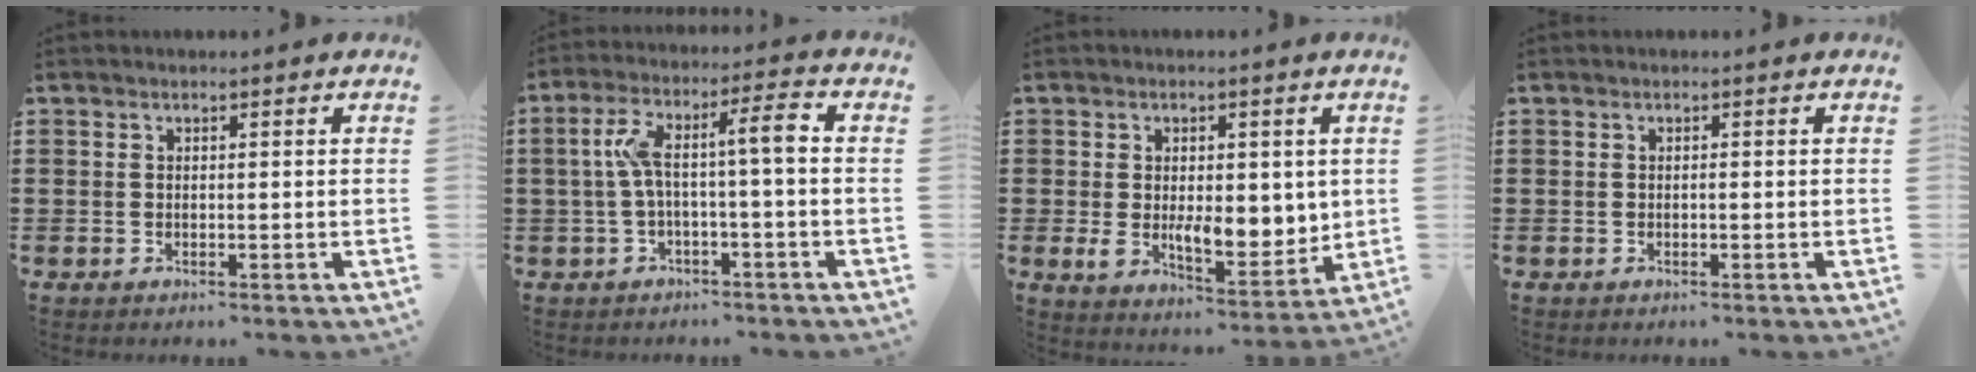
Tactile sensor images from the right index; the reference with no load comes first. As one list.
[{"total": 8.0, "force": [-0.1, 1.6, 7.8], "torque": [-0.152, 0.012, -0.011]}, {"total": 7.6, "force": [0.2, 4.7, 6.0], "torque": [-0.095, 0.002, 0.006]}, {"total": 0.0}]